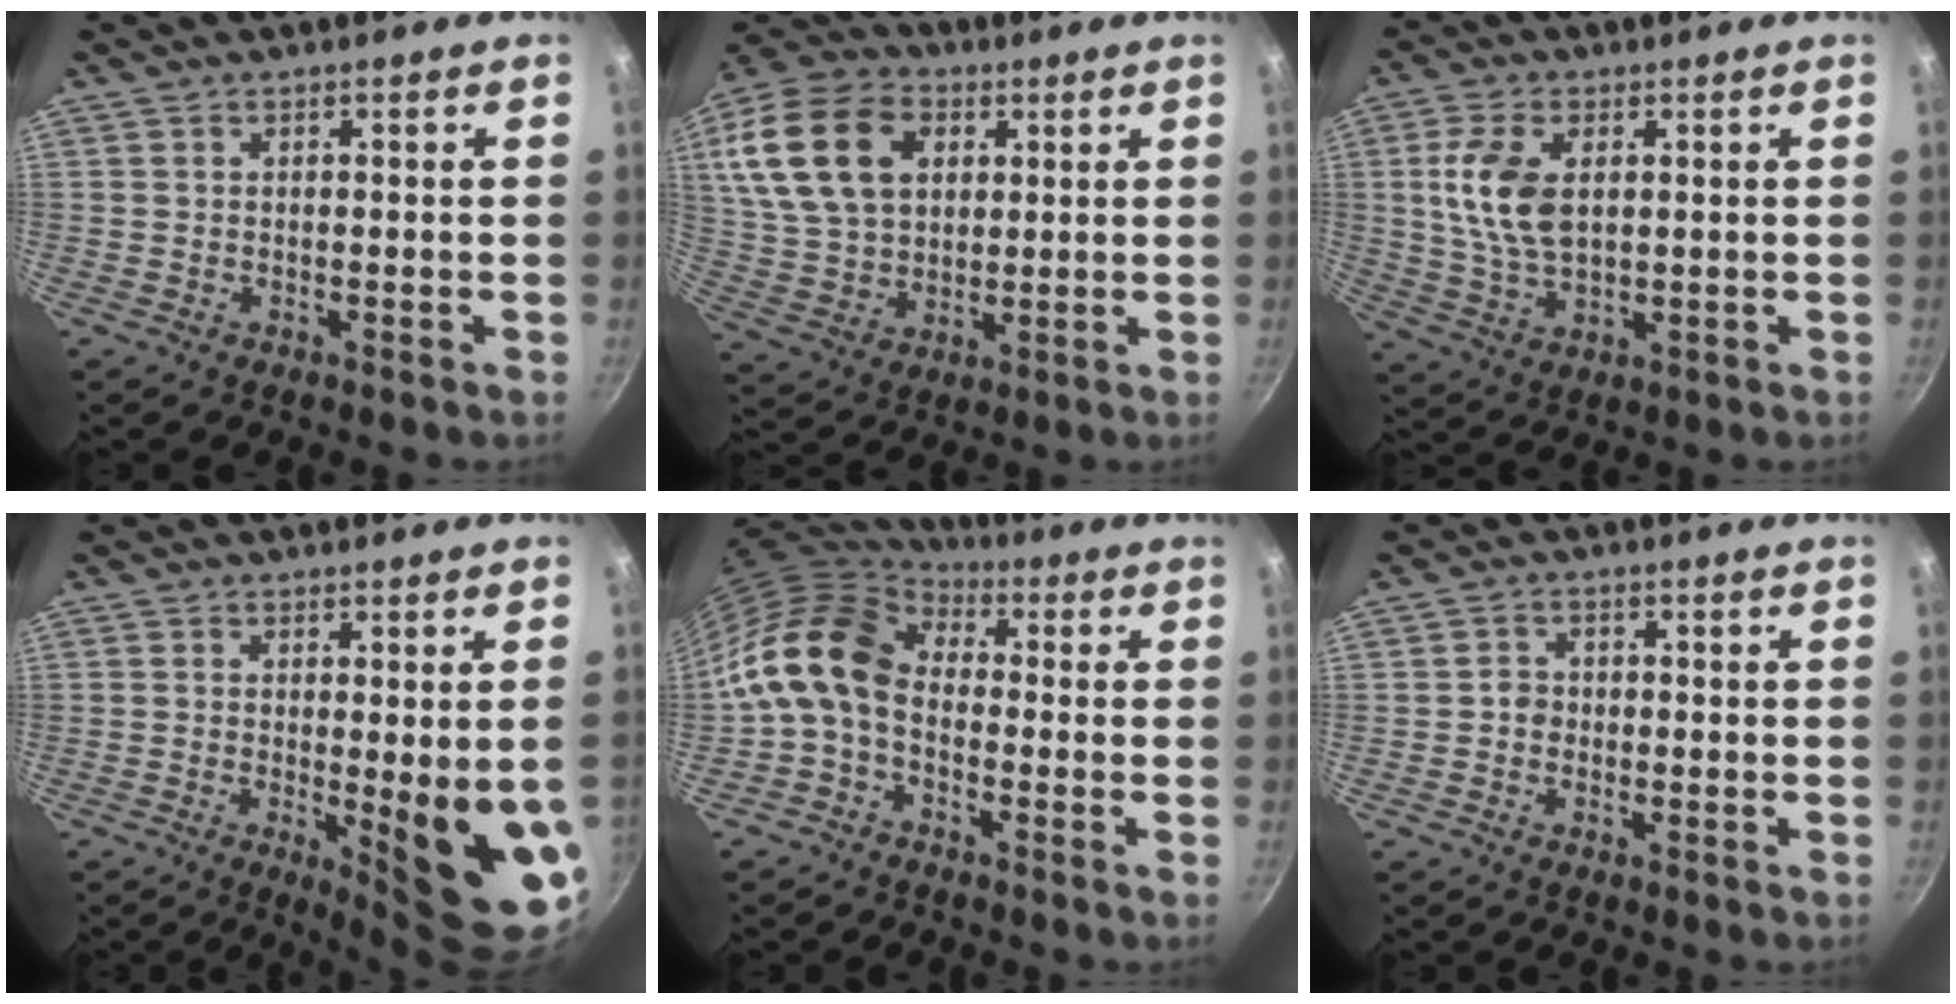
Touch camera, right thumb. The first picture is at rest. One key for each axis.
{"total": 19.2, "fx": 5.9, "fy": 13.4, "fz": 12.4, "tx": -0.215, "ty": 0.004, "tz": 0.106}
{"total": 10.4, "fx": 2.0, "fy": 6.1, "fz": 8.2, "tx": -0.156, "ty": -0.008, "tz": 0.041}
{"total": 12.1, "fx": -1.3, "fy": 2.6, "fz": 11.7, "tx": -0.136, "ty": -0.026, "tz": -0.006}
{"total": 13.0, "fx": -1.1, "fy": 9.0, "fz": 9.3, "tx": -0.168, "ty": 0.034, "tz": -0.044}
{"total": 2.1, "fx": -0.4, "fy": 1.9, "fz": 0.8, "tx": -0.004, "ty": 0.010, "tz": -0.010}